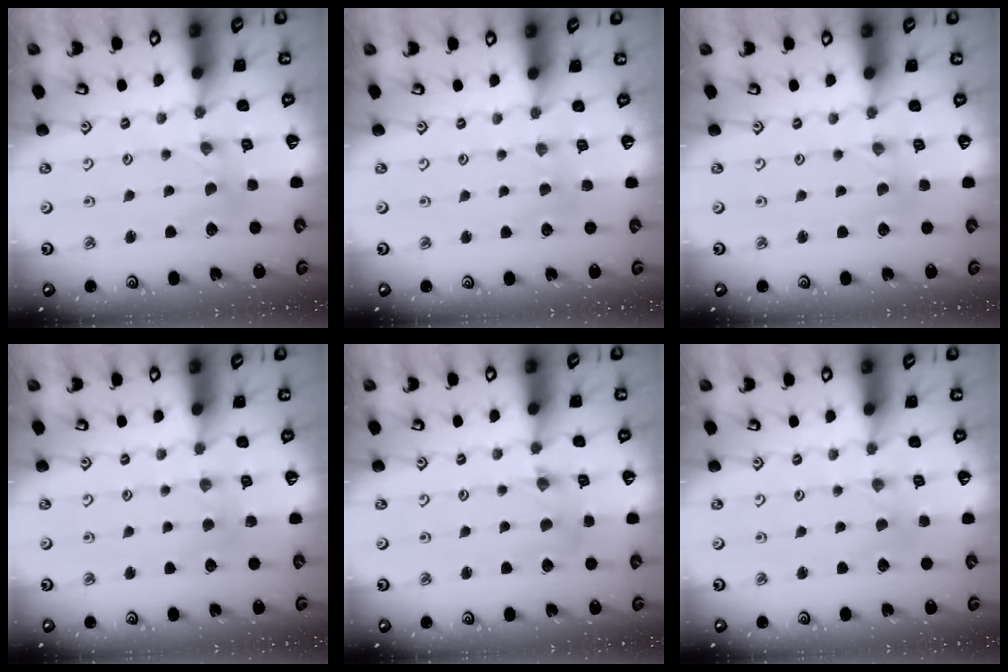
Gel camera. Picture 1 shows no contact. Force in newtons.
{"total": 1.9, "press": 1.8, "slide": 0.4}
{"total": 0.0}
{"total": 3.2, "press": 3.2, "slide": 0.5}
{"total": 2.4, "press": 2.3, "slide": 0.4}
{"total": 0.0}